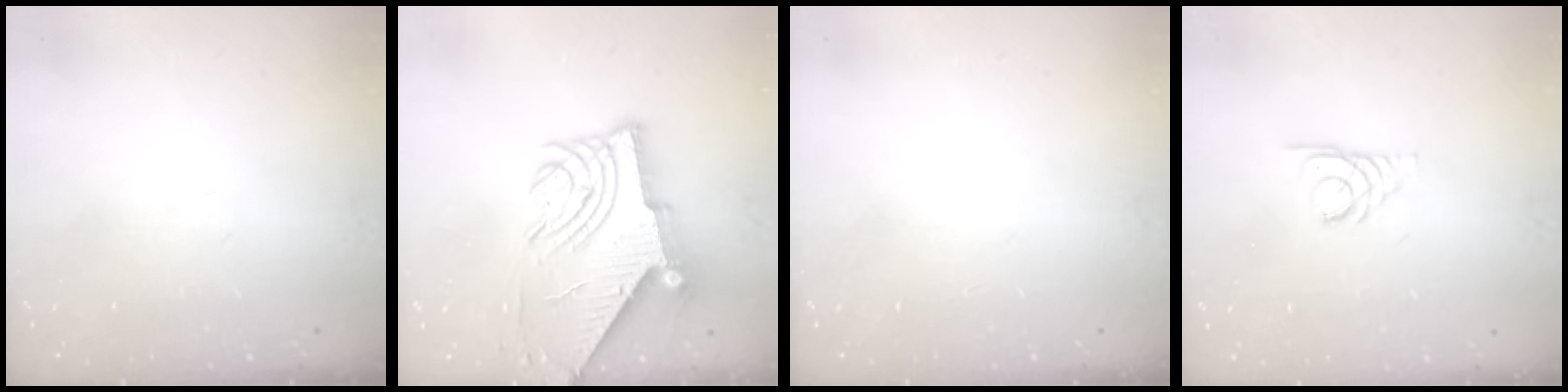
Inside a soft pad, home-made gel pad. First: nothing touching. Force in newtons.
{"total": 10.9, "press": 10.8, "slide": 1.2}
{"total": 0.0}
{"total": 2.7, "press": 2.7, "slide": 0.3}